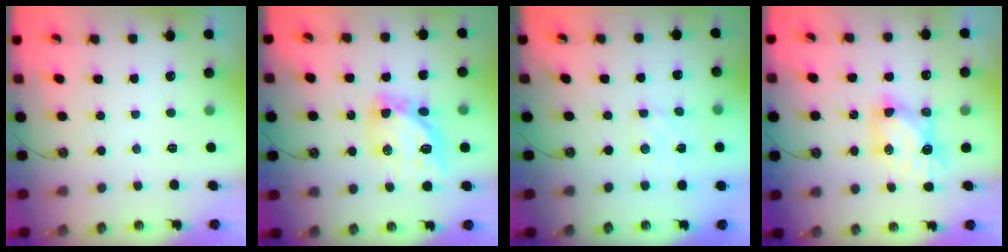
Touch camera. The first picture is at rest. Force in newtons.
{"total": 13.3, "press": 13.2, "slide": 1.3}
{"total": 2.5, "press": 2.5, "slide": 0.4}
{"total": 7.1, "press": 7.1, "slide": 0.2}